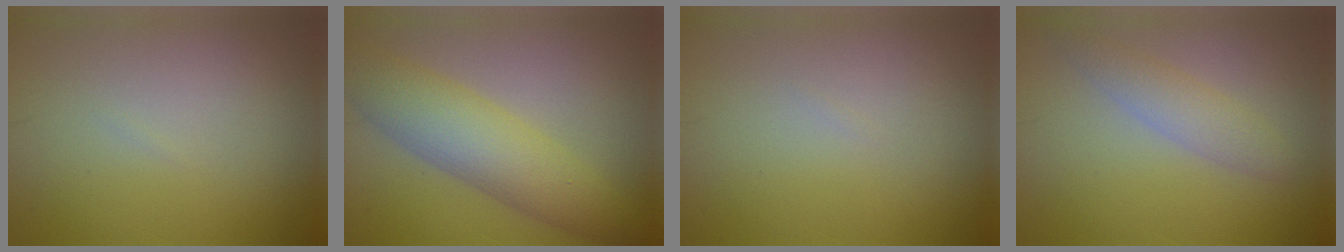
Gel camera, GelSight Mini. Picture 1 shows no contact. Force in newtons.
{"total": 6.6, "press": 6.6, "slide": 0.4}
{"total": 0.0}
{"total": 2.3, "press": 2.3, "slide": 0.0}